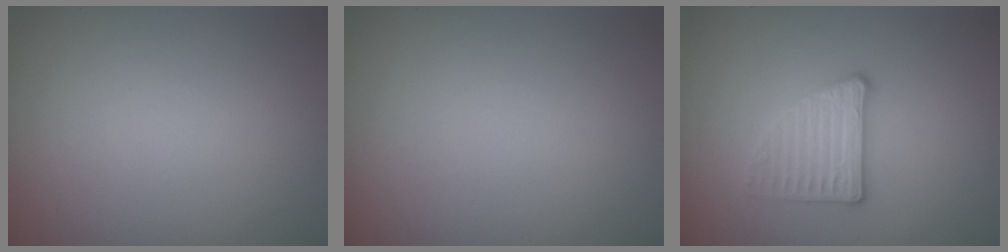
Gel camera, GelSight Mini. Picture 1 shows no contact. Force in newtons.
{"total": 0.0}
{"total": 2.8, "press": 2.7, "slide": 0.7}